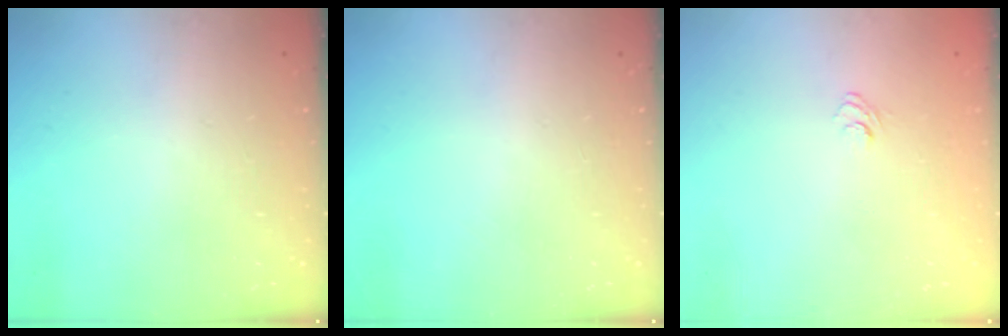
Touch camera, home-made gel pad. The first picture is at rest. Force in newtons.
{"total": 0.0}
{"total": 4.3, "press": 4.0, "slide": 1.4}